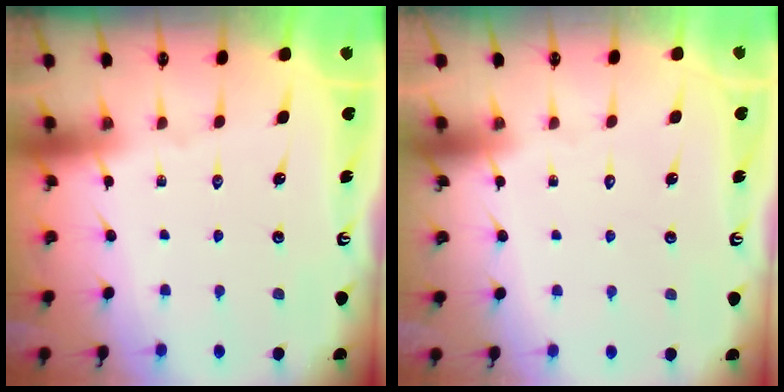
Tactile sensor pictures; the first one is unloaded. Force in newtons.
{"total": 1.5, "press": 1.5, "slide": 0.1}